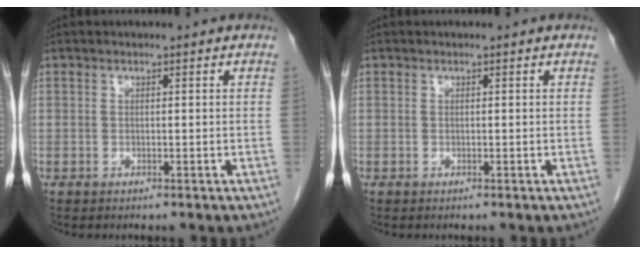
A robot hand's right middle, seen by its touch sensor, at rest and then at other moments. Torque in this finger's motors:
{"motor_torque": [-0.15, -0.06, -0.01, -0.01]}